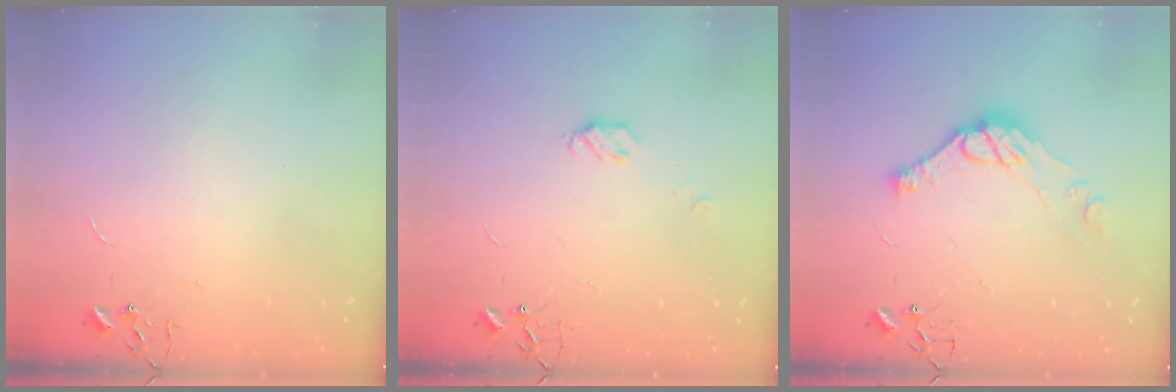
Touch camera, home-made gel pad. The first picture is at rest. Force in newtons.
{"total": 4.8, "press": 4.8, "slide": 0.4}
{"total": 11.5, "press": 11.4, "slide": 0.8}